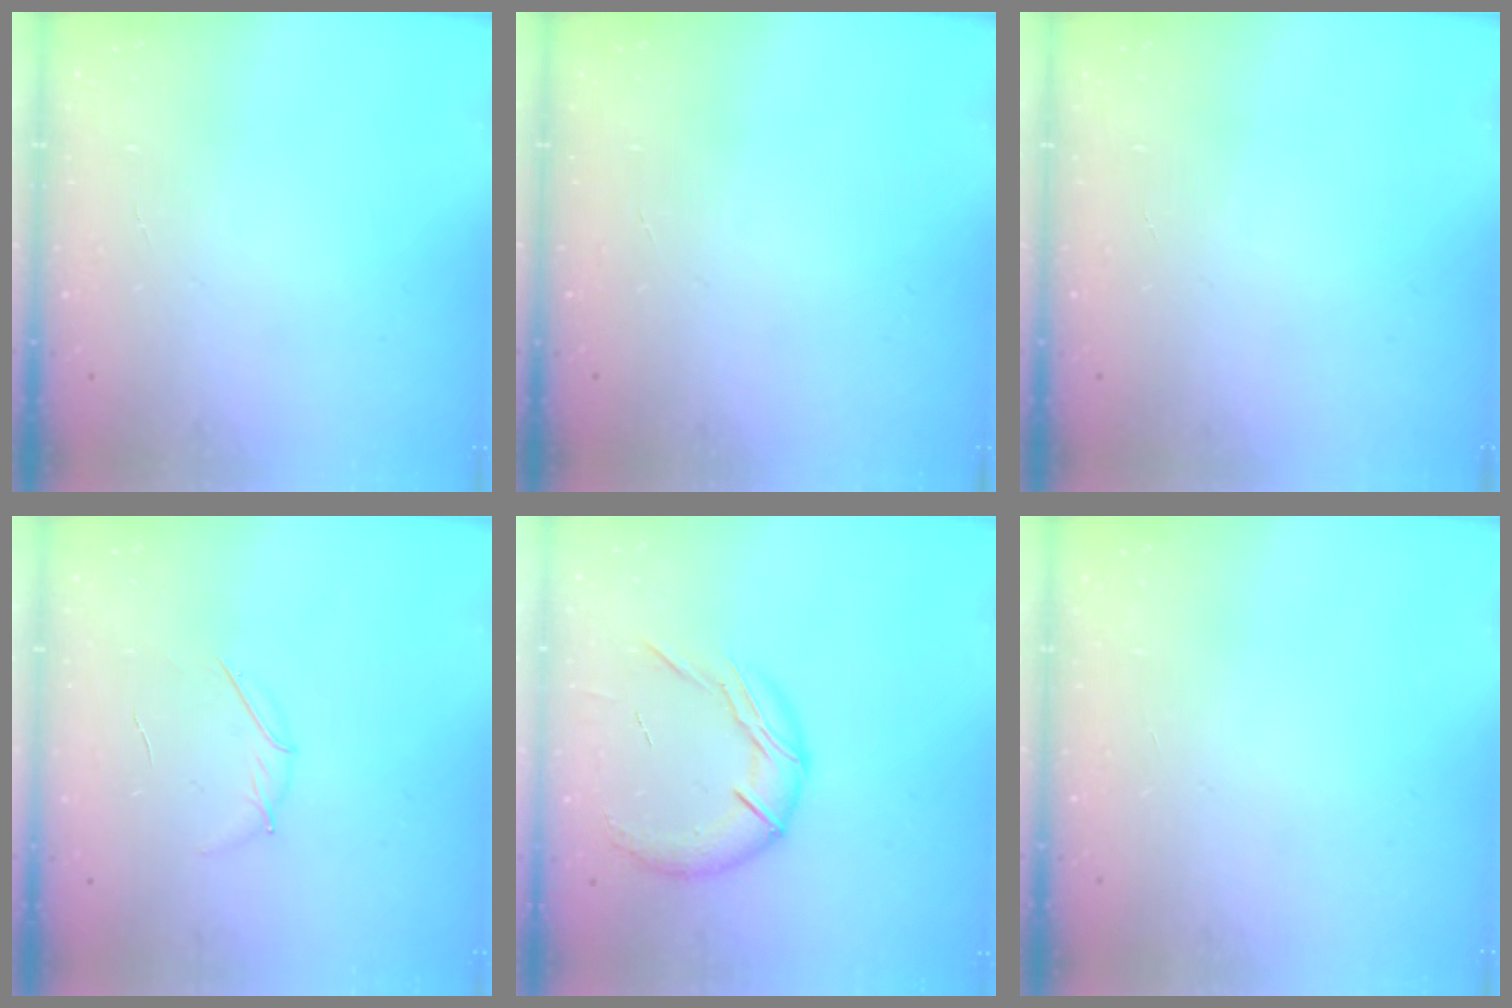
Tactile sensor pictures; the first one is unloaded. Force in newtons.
{"total": 0.0}
{"total": 0.0}
{"total": 3.8, "press": 3.6, "slide": 1.1}
{"total": 12.1, "press": 12.0, "slide": 1.1}
{"total": 0.0}